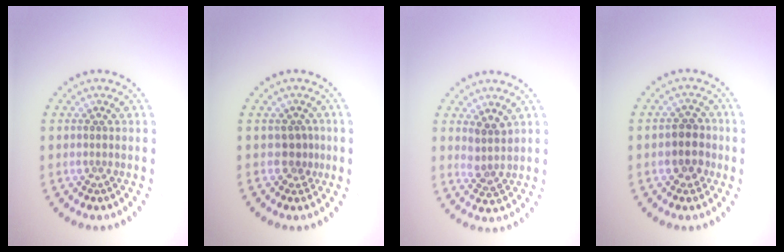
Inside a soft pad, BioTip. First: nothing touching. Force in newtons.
{"total": 1.7, "press": 1.2, "slide": 1.2}
{"total": 1.9, "press": 1.5, "slide": 1.1}
{"total": 2.7, "press": 2.5, "slide": 0.9}